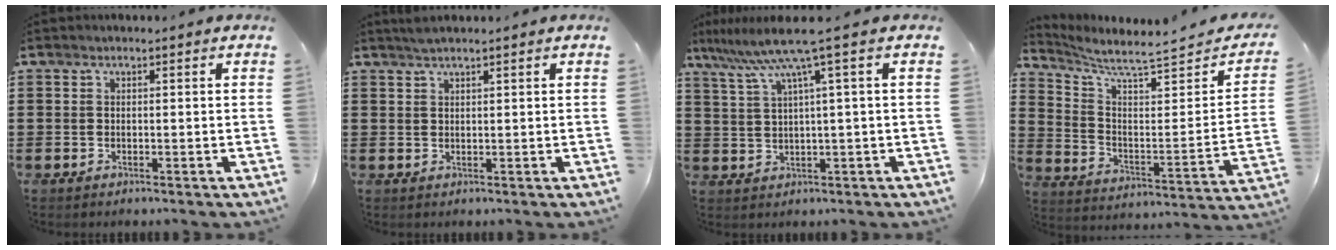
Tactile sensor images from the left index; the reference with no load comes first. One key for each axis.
{"total": 1.6, "fx": 1.3, "fy": 0.0, "fz": 0.8, "tx": -0.018, "ty": -0.001, "tz": 0.025}
{"total": 7.2, "fx": 3.2, "fy": -0.6, "fz": 6.4, "tx": -0.141, "ty": -0.019, "tz": 0.049}
{"total": 5.7, "fx": 5.0, "fy": 0.3, "fz": 2.7, "tx": -0.079, "ty": -0.046, "tz": 0.079}